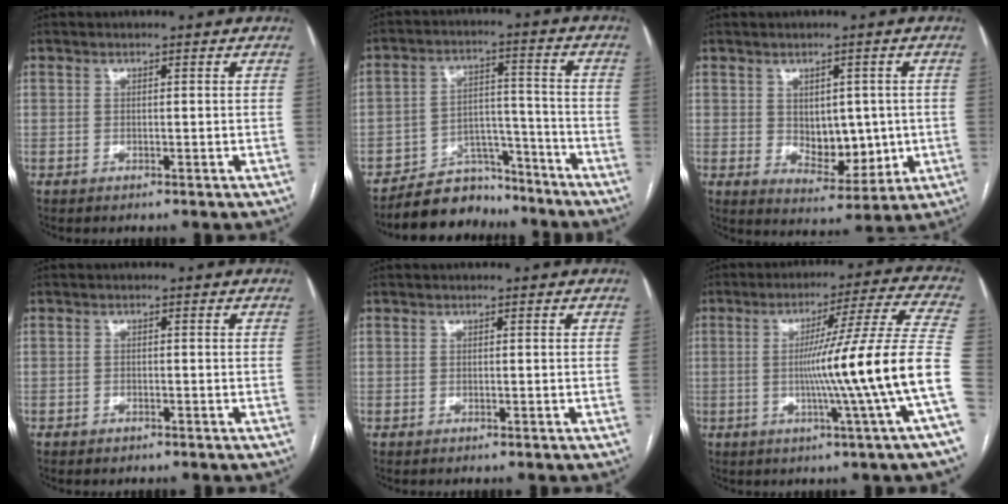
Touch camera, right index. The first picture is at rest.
{"total": 10.0, "force": [-9.0, 4.1, 1.2], "torque": [-0.002, 0.045, -0.148]}
{"total": 7.9, "force": [0.0, 4.6, 6.4], "torque": [-0.085, -0.001, 0.019]}
{"total": 0.8, "force": [-0.6, 0.5, 0.2], "torque": [-0.005, 0.001, -0.009]}
{"total": 0.0}
{"total": 18.0, "force": [-3.4, -3.4, 17.4], "torque": [-0.234, -0.004, -0.061]}